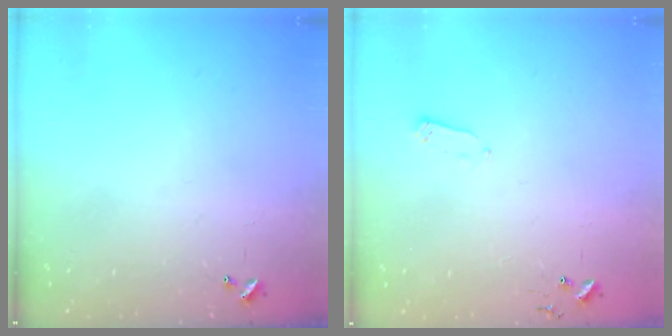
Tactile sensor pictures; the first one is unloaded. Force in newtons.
{"total": 2.4, "press": 2.4, "slide": 0.4}